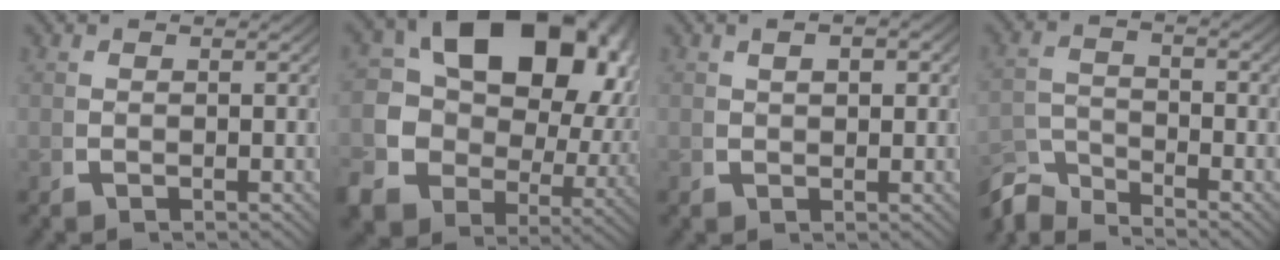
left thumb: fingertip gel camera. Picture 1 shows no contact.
{"total": 21.5, "force": [-0.1, 17.0, 13.1], "torque": [-0.266, -0.052, -0.006]}
{"total": 1.7, "force": [0.6, 1.2, 1.1], "torque": [-0.015, -0.002, 0.015]}
{"total": 4.6, "force": [-4.1, 1.4, 1.6], "torque": [-0.015, -0.014, -0.079]}